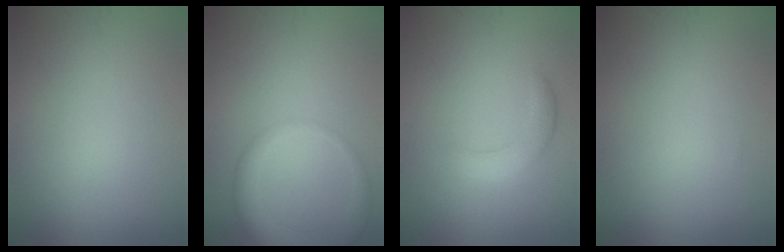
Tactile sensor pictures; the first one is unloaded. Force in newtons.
{"total": 3.8, "press": 3.8, "slide": 0.2}
{"total": 2.5, "press": 2.5, "slide": 0.1}
{"total": 0.0}